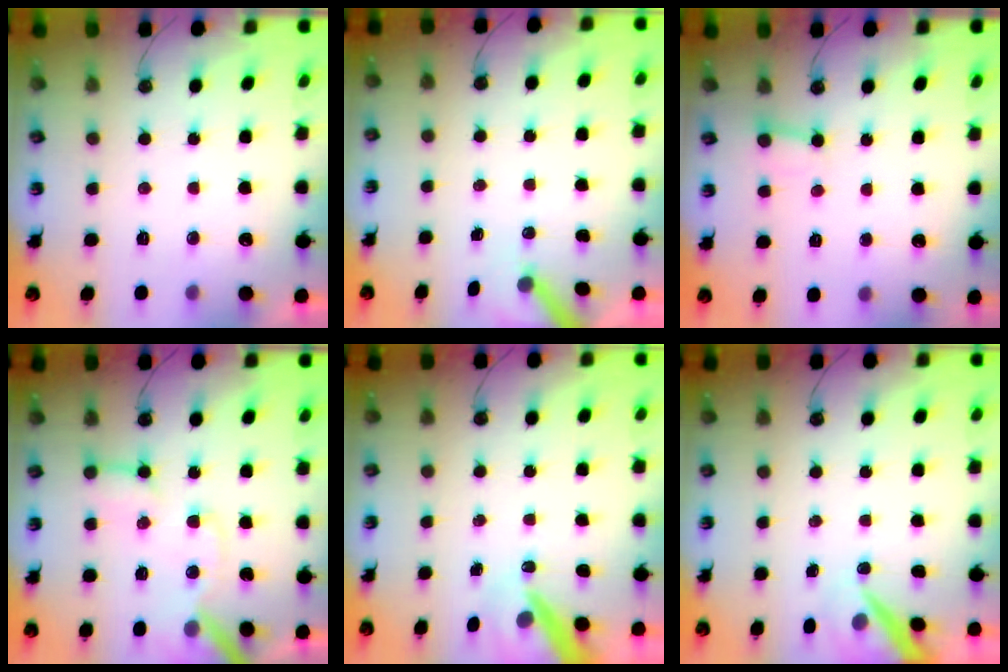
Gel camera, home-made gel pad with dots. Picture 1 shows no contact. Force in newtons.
{"total": 3.5, "press": 3.5, "slide": 0.3}
{"total": 2.5, "press": 2.4, "slide": 0.4}
{"total": 13.2, "press": 13.1, "slide": 1.9}
{"total": 8.8, "press": 8.7, "slide": 0.9}
{"total": 5.7, "press": 5.7, "slide": 0.7}